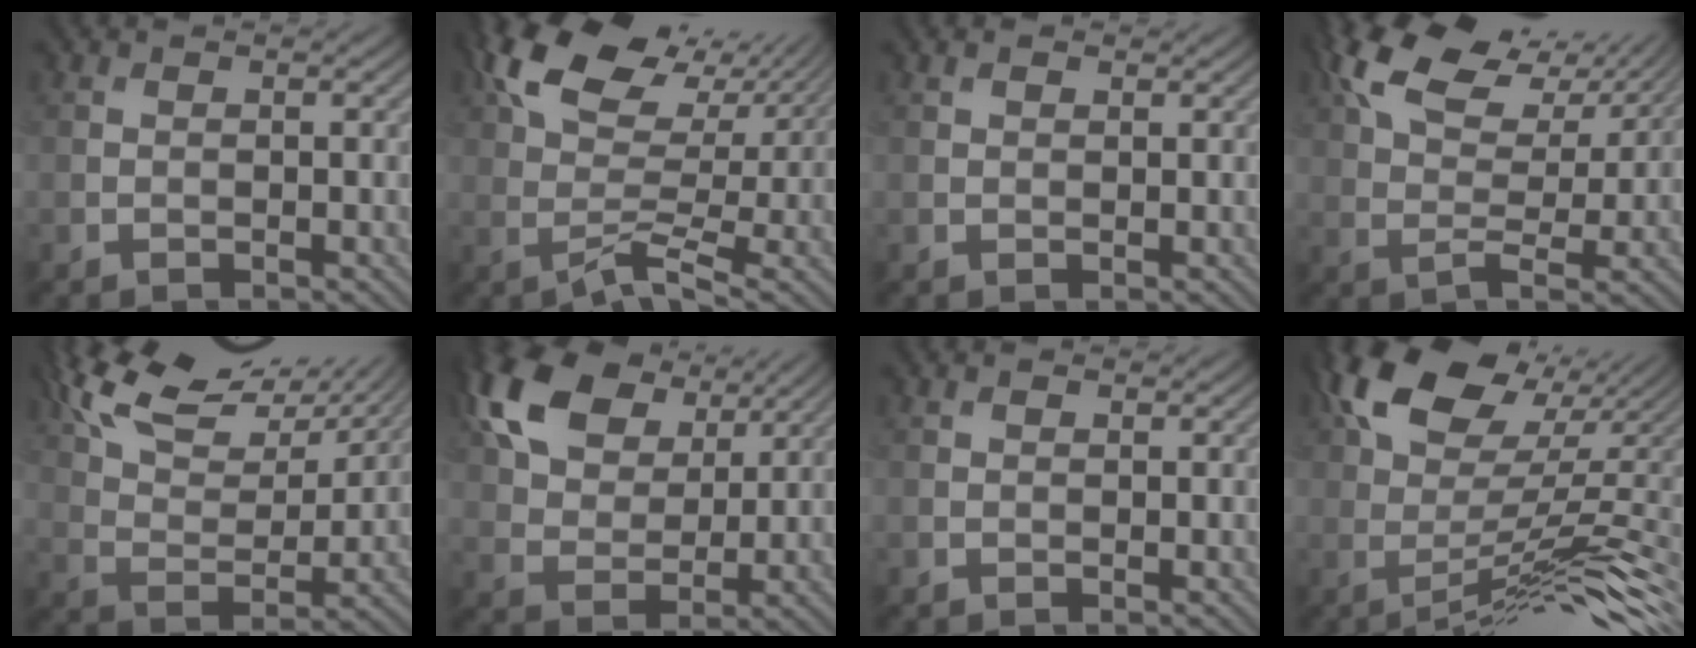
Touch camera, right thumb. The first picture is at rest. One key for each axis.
{"total": 12.3, "fx": 5.2, "fy": 5.4, "fz": 9.7, "tx": -0.169, "ty": 0.008, "tz": 0.088}
{"total": 1.4, "fx": 1.0, "fy": 0.7, "fz": 0.5, "tx": -0.012, "ty": 0.000, "tz": 0.022}
{"total": 12.0, "fx": 7.0, "fy": 5.1, "fz": 8.4, "tx": -0.172, "ty": 0.014, "tz": 0.121}
{"total": 13.9, "fx": 10.1, "fy": 5.1, "fz": 8.2, "tx": -0.168, "ty": 0.012, "tz": 0.177}
{"total": 13.0, "fx": 7.2, "fy": 8.0, "fz": 7.3, "tx": -0.165, "ty": 0.025, "tz": 0.134}
{"total": 1.0, "fx": 0.8, "fy": 0.5, "fz": 0.4, "tx": -0.008, "ty": 0.000, "tz": 0.017}
{"total": 15.3, "fx": 2.5, "fy": 6.8, "fz": 13.4, "tx": -0.205, "ty": 0.024, "tz": 0.053}